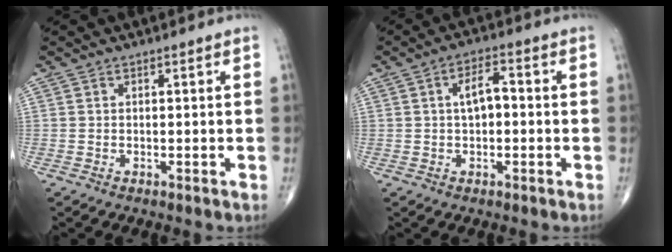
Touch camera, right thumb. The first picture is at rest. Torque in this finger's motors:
{"motor_torque": [0.08, 0.15, 0.27, 0.10, 0.02]}